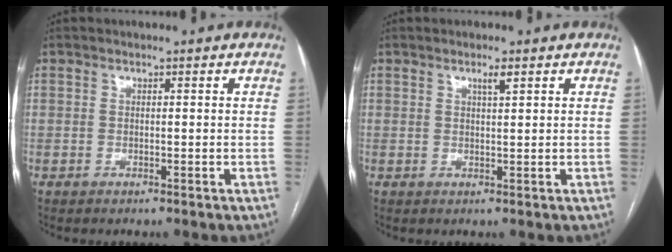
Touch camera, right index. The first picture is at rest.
{"total": 1.6, "force": [1.0, 0.1, 1.3], "torque": [-0.023, -0.001, 0.017]}